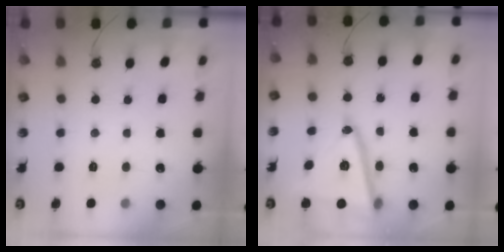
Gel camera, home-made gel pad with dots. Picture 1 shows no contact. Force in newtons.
{"total": 21.1, "press": 20.9, "slide": 2.7}